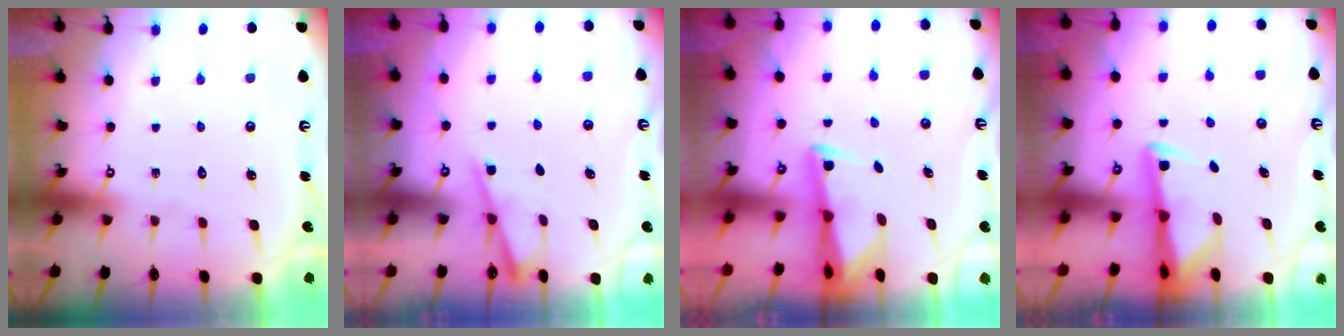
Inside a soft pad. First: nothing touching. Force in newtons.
{"total": 3.0, "press": 3.0, "slide": 0.5}
{"total": 2.2, "press": 2.2, "slide": 0.4}
{"total": 2.8, "press": 2.8, "slide": 0.6}